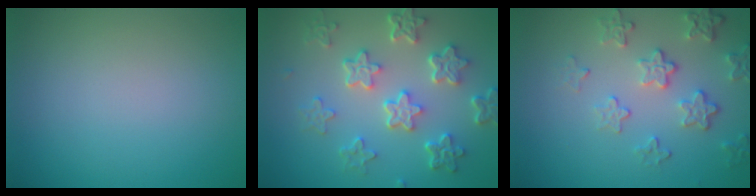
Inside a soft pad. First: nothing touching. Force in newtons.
{"total": 5.8, "press": 4.4, "slide": 3.8}
{"total": 4.1, "press": 3.2, "slide": 2.5}